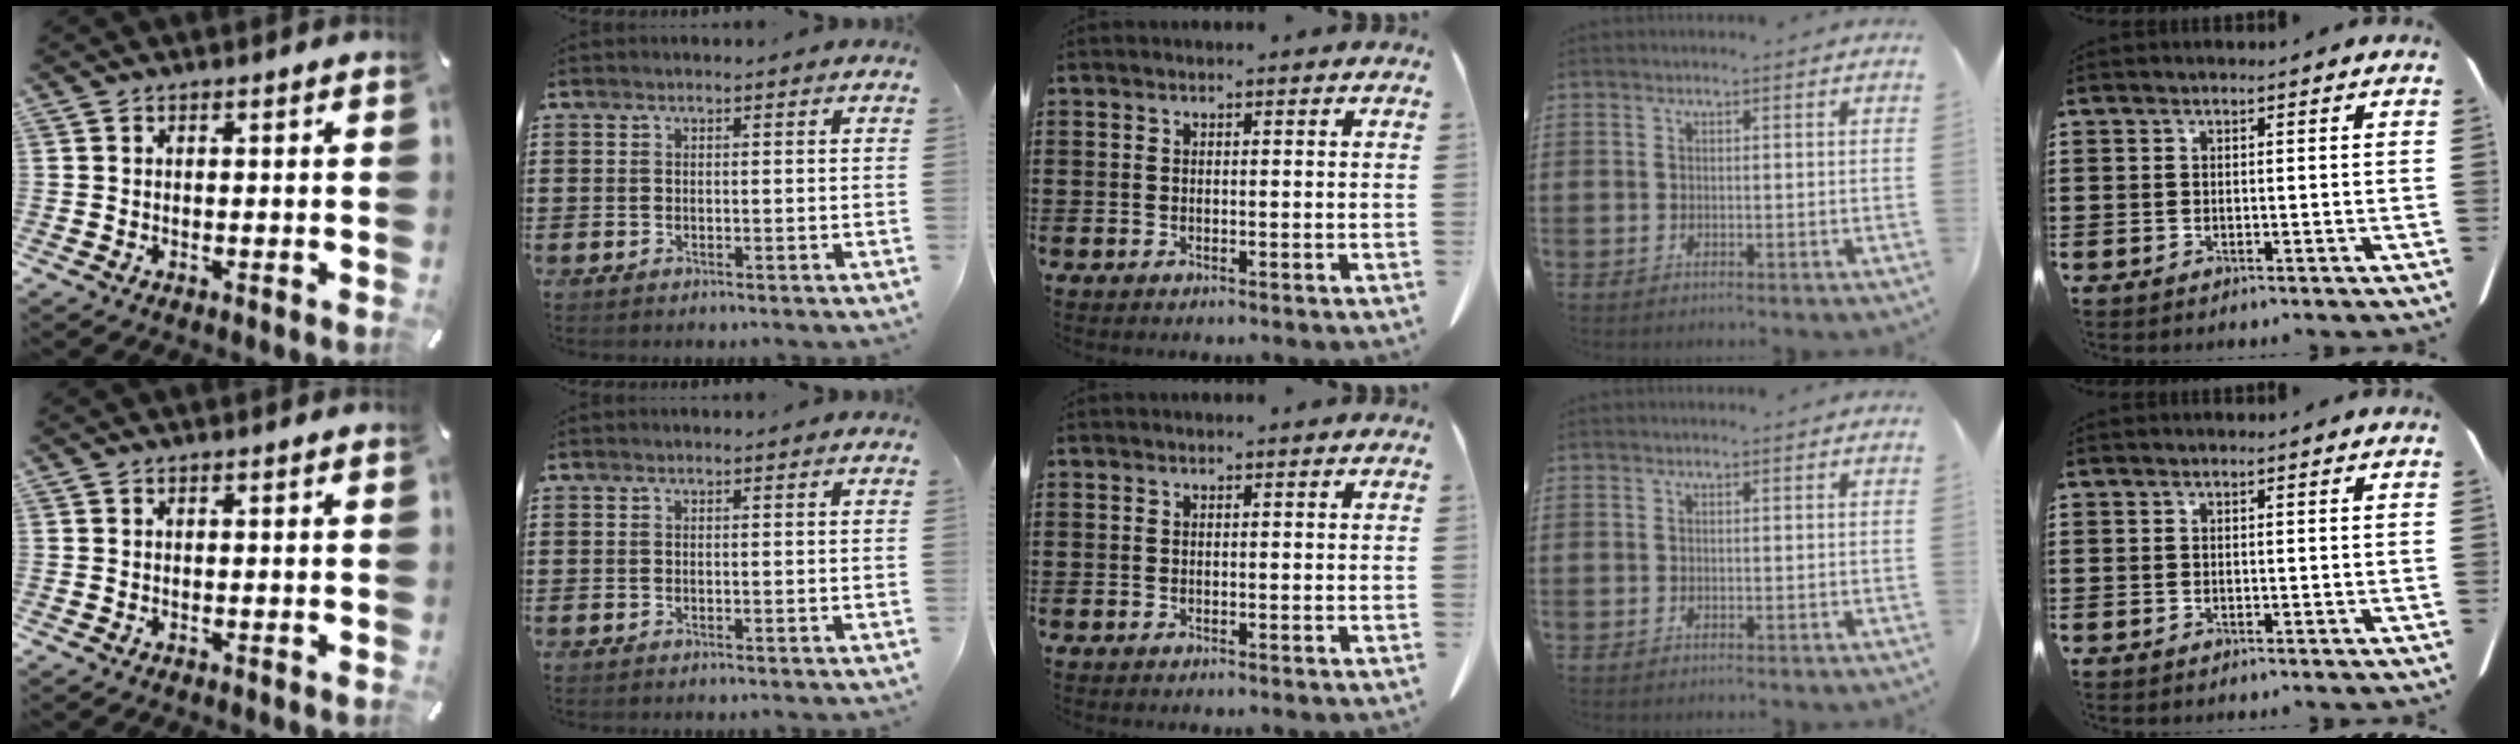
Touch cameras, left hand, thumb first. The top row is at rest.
{}